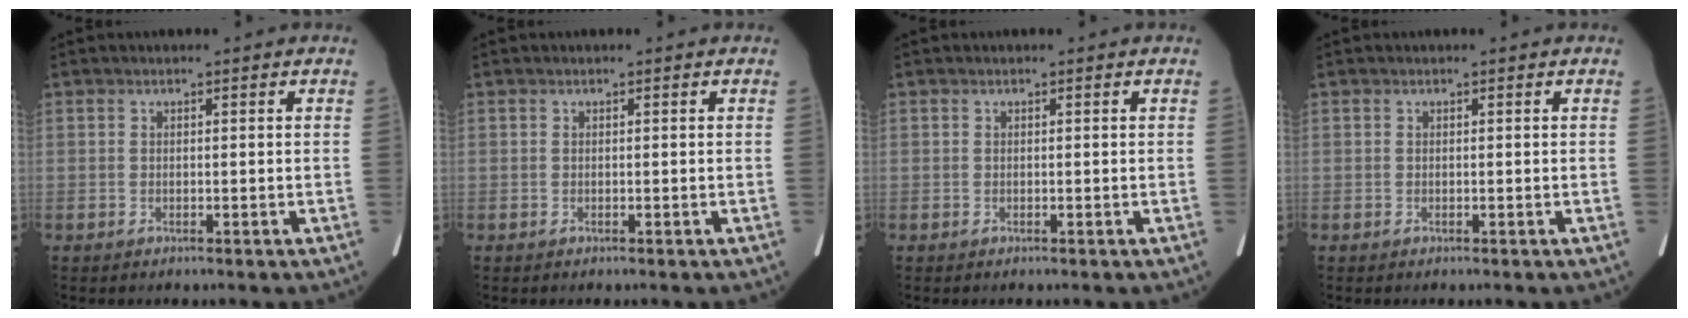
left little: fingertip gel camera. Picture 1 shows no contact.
{"total": 0.0}
{"total": 0.0}
{"total": 0.0}